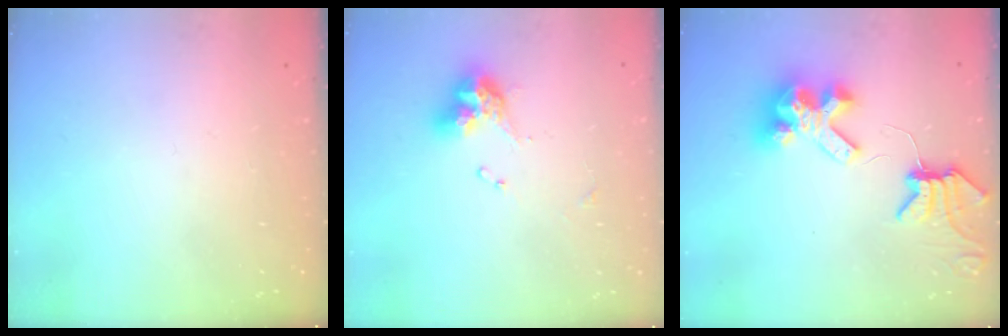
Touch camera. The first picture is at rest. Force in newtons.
{"total": 9.7, "press": 9.7, "slide": 1.1}
{"total": 12.6, "press": 12.5, "slide": 1.6}